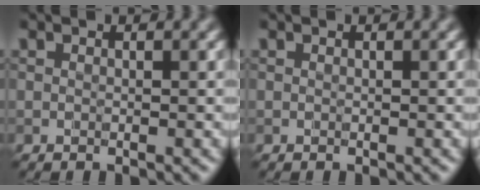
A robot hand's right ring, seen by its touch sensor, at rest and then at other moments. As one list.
[{"total": 0.0}]